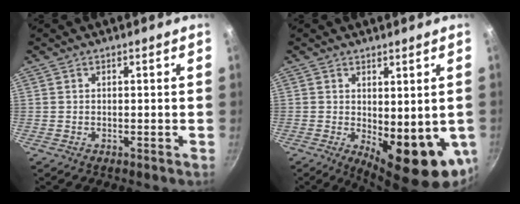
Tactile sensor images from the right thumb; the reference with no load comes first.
{"total": 12.8, "force": [-1.2, 5.3, 11.6], "torque": [-0.128, -0.019, -0.001]}